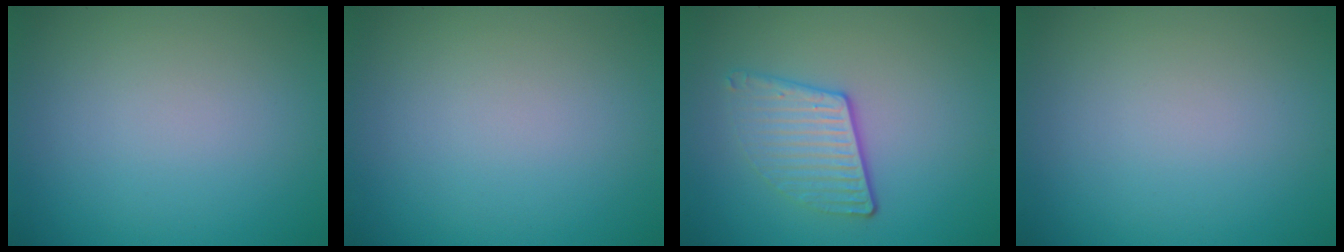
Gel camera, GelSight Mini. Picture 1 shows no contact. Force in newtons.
{"total": 0.0}
{"total": 3.3, "press": 2.8, "slide": 1.9}
{"total": 0.0}